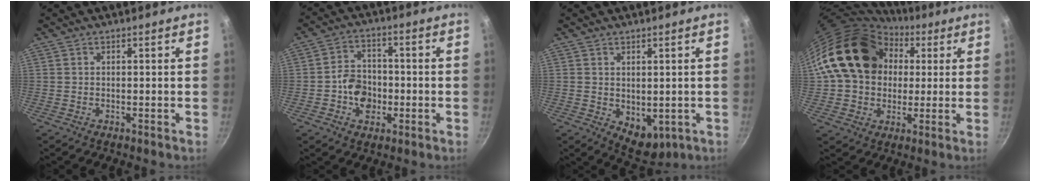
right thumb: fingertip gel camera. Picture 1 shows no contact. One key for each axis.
{"total": 8.0, "fx": -1.9, "fy": 6.3, "fz": 4.5, "tx": -0.051, "ty": 0.018, "tz": -0.040}
{"total": 6.0, "fx": 0.0, "fy": 4.2, "fz": 4.4, "tx": -0.038, "ty": -0.015, "tz": 0.017}
{"total": 19.1, "fx": 5.0, "fy": 15.0, "fz": 10.8, "tx": -0.153, "ty": 0.026, "tz": 0.083}